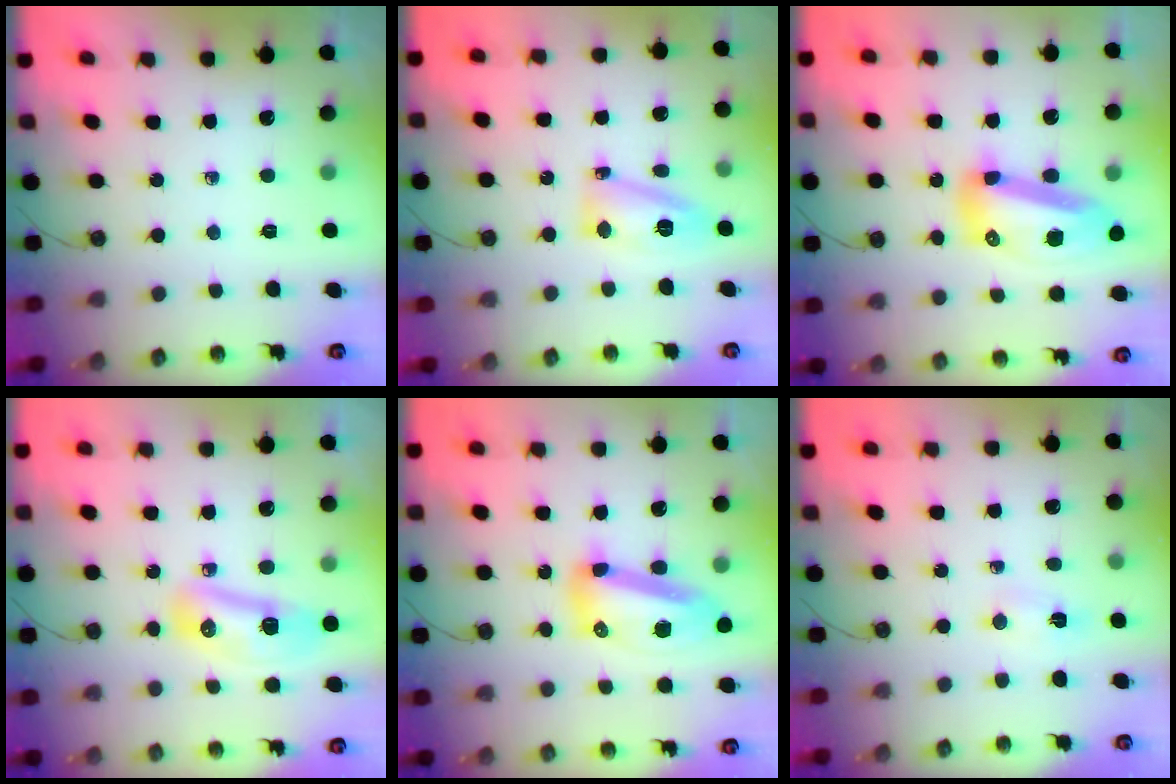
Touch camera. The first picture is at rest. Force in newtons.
{"total": 12.8, "press": 12.7, "slide": 1.1}
{"total": 15.6, "press": 15.5, "slide": 1.8}
{"total": 9.9, "press": 9.8, "slide": 1.5}
{"total": 14.7, "press": 14.6, "slide": 1.5}
{"total": 2.1, "press": 1.8, "slide": 1.0}